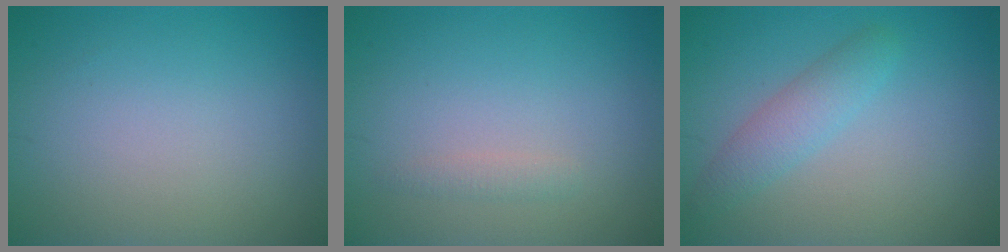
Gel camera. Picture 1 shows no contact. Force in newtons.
{"total": 0.9, "press": 0.9, "slide": 0.0}
{"total": 2.5, "press": 2.5, "slide": 0.1}